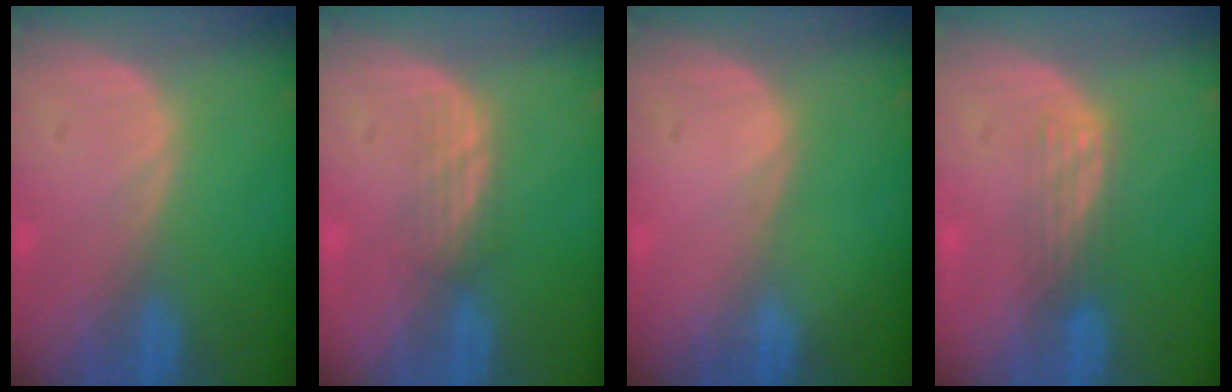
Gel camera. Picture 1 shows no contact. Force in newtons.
{"total": 2.4, "press": 2.4, "slide": 0.5}
{"total": 0.0}
{"total": 2.8, "press": 2.5, "slide": 1.3}